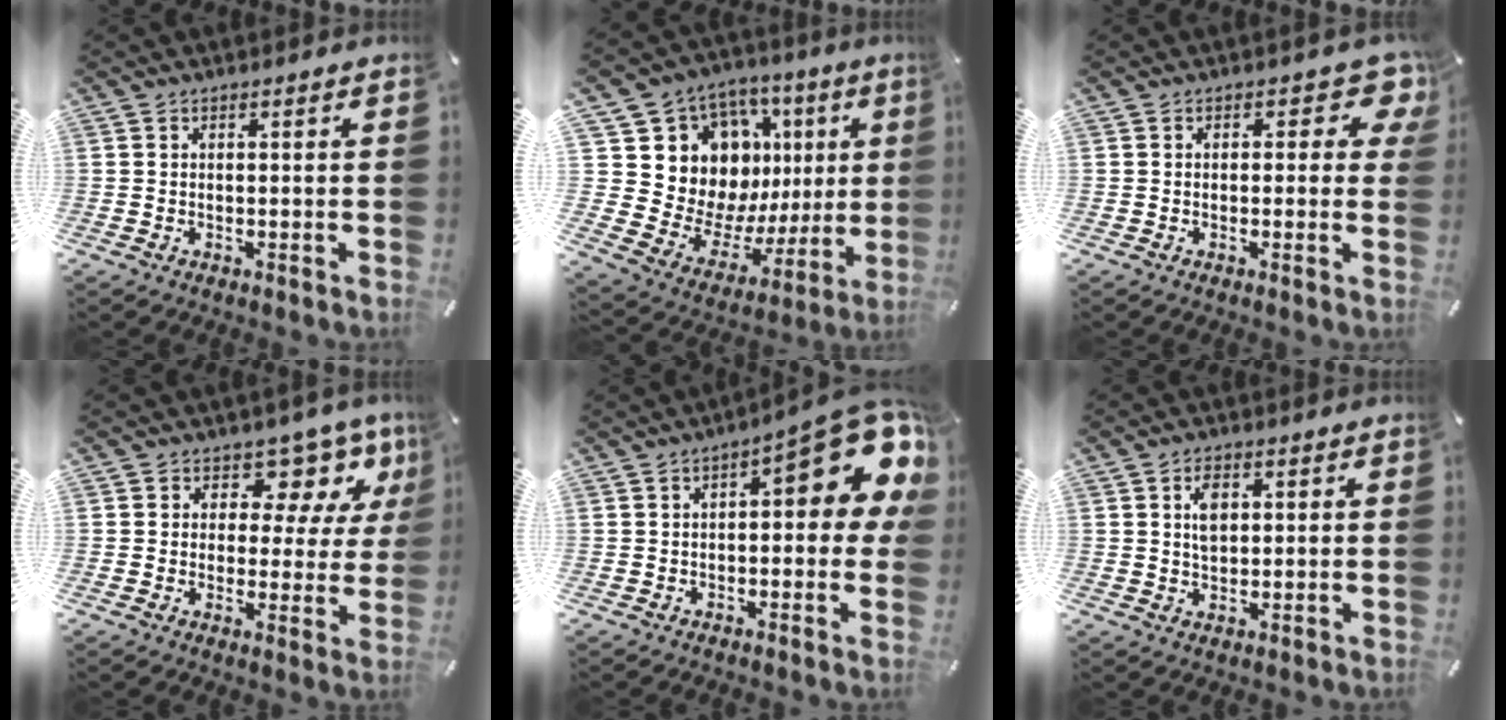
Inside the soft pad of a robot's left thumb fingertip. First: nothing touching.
{"total": 16.7, "force": [7.2, 13.4, 6.8], "torque": [-0.101, -0.076, 0.160]}
{"total": 5.5, "force": [1.6, 3.0, 4.2], "torque": [-0.044, -0.005, 0.022]}
{"total": 10.2, "force": [5.7, 6.5, 5.4], "torque": [-0.067, -0.042, 0.099]}
{"total": 16.0, "force": [6.0, 5.9, 13.6], "torque": [-0.166, -0.051, 0.094]}
{"total": 4.3, "force": [1.1, 2.9, 3.0], "torque": [-0.050, 0.003, 0.014]}